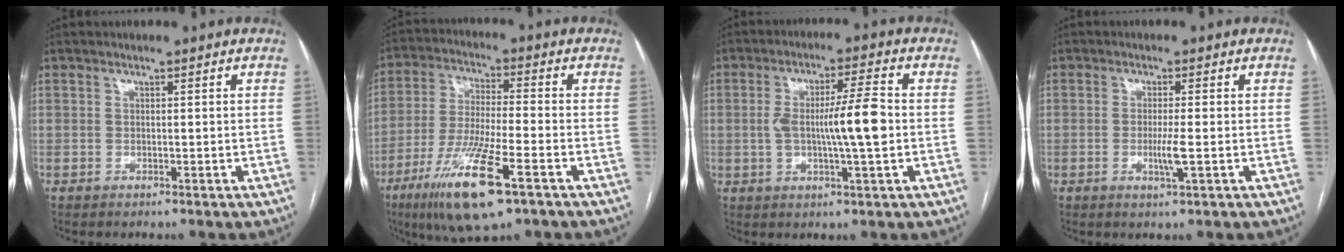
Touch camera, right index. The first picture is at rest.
{"total": 14.5, "force": [-7.7, 1.7, 12.3], "torque": [-0.251, -0.033, -0.134]}
{"total": 9.0, "force": [-0.5, 0.5, 8.9], "torque": [-0.155, 0.007, -0.011]}
{"total": 3.0, "force": [-0.7, -0.2, 2.9], "torque": [-0.057, -0.007, -0.012]}